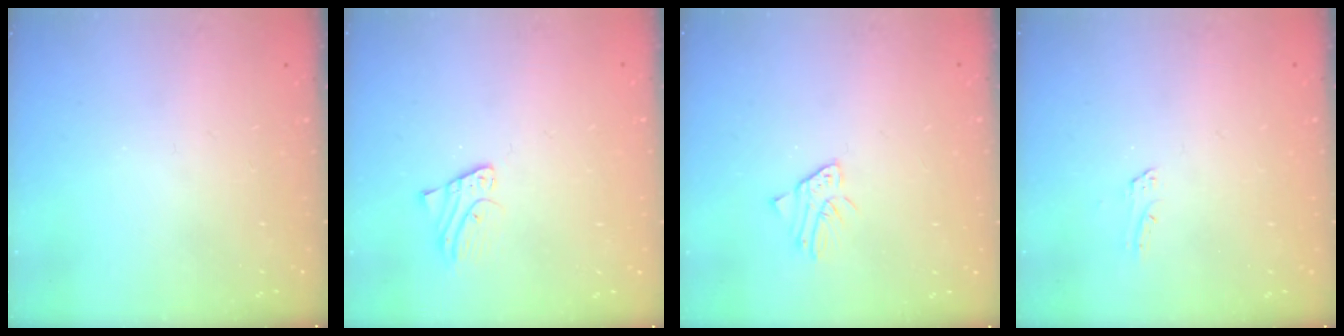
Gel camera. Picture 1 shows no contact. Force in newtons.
{"total": 2.7, "press": 2.7, "slide": 0.2}
{"total": 2.1, "press": 2.1, "slide": 0.2}
{"total": 1.5, "press": 1.4, "slide": 0.1}